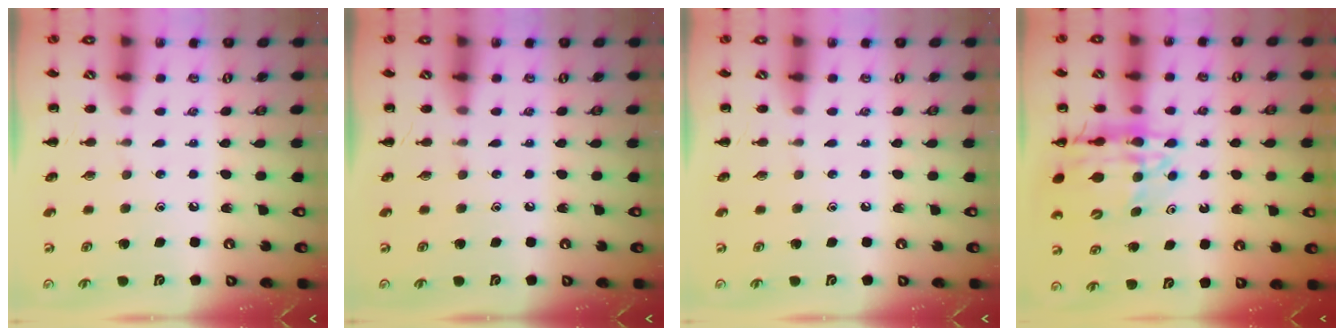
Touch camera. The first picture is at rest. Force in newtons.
{"total": 0.0}
{"total": 0.0}
{"total": 15.5, "press": 15.0, "slide": 3.8}